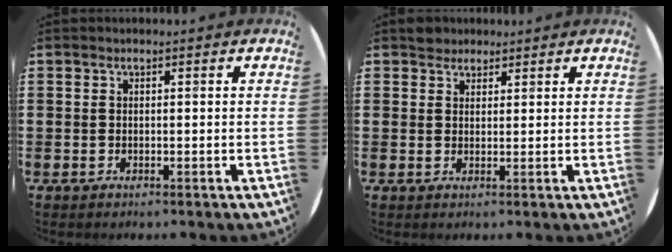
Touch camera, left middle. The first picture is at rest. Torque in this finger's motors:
{"motor_torque": [0.37, -0.29, 0.01, -0.01]}